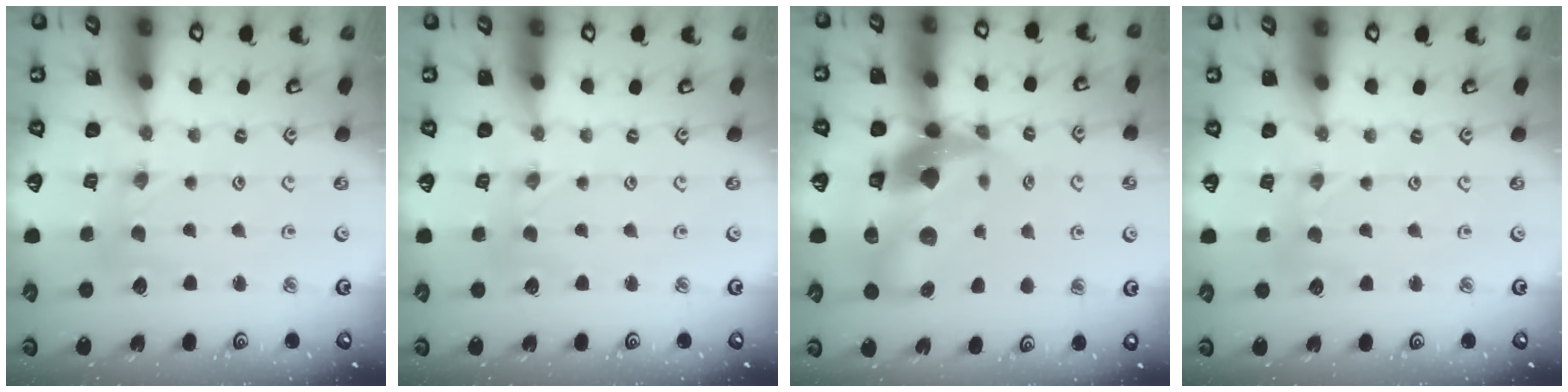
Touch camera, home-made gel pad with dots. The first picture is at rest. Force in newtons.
{"total": 0.0}
{"total": 19.8, "press": 19.6, "slide": 2.8}
{"total": 2.3, "press": 2.3, "slide": 0.2}